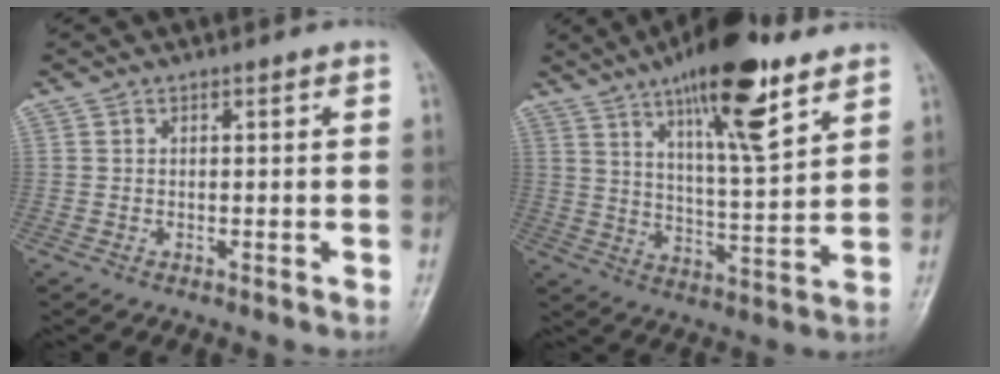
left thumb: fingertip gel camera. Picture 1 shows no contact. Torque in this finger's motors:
{"motor_torque": [1.25, -0.01, 1.62, -1.13, 0.45]}